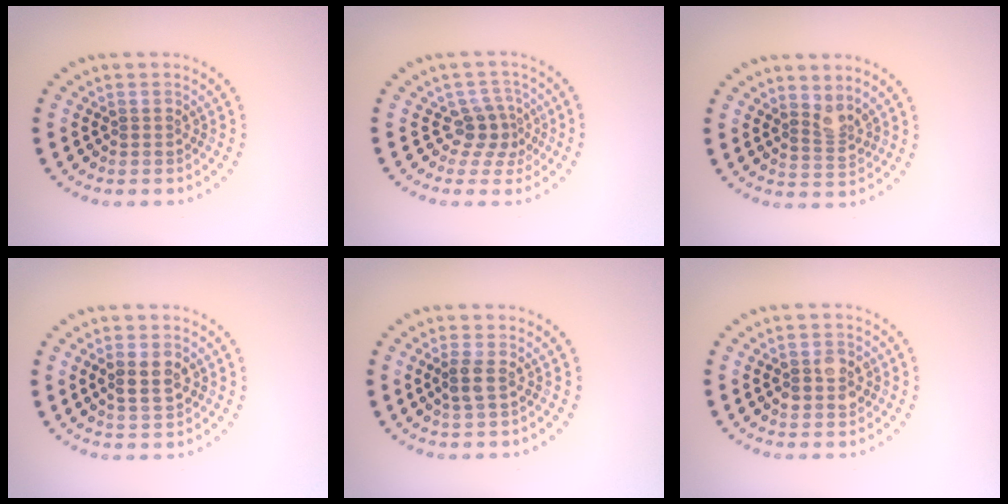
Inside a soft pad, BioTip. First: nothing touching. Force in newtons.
{"total": 2.5, "press": 1.7, "slide": 1.8}
{"total": 2.0, "press": 1.5, "slide": 1.3}
{"total": 2.6, "press": 2.5, "slide": 0.6}
{"total": 1.4, "press": 1.4, "slide": 0.5}
{"total": 2.7, "press": 2.7, "slide": 0.2}